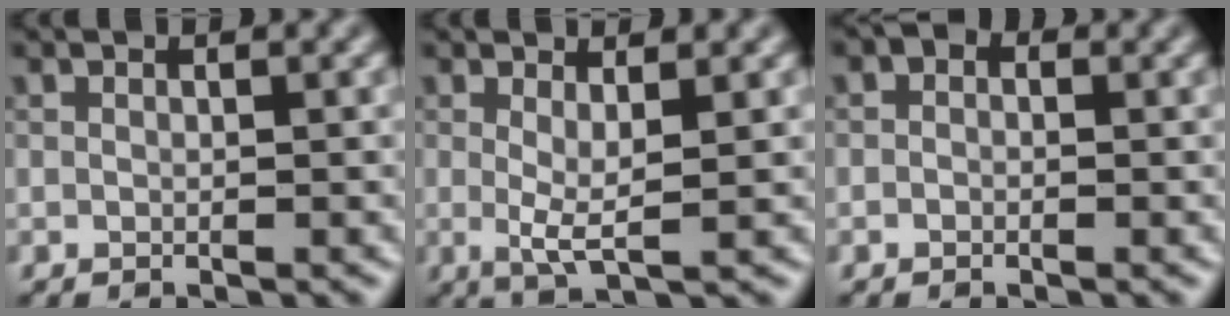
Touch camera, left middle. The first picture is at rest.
{"total": 2.6, "force": [0.5, 0.5, 2.5], "torque": [-0.049, -0.010, 0.010]}
{"total": 1.2, "force": [0.1, 1.0, 0.7], "torque": [-0.010, -0.005, -0.009]}